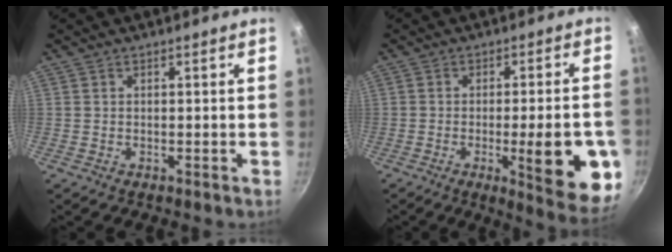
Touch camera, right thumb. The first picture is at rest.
{"total": 15.8, "force": [-4.1, 3.9, 14.7], "torque": [-0.167, 0.003, -0.049]}